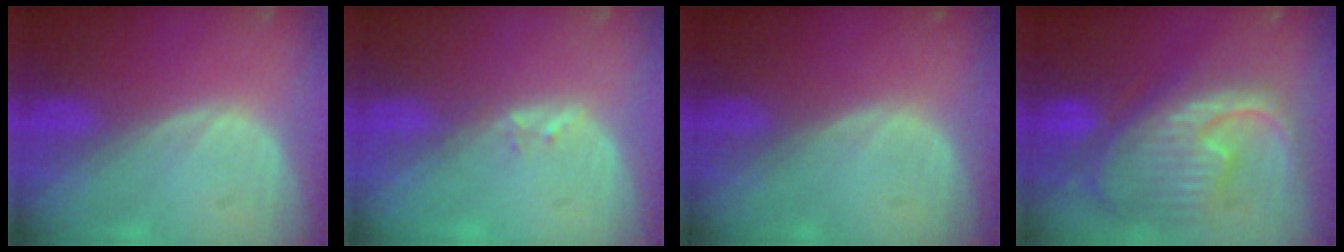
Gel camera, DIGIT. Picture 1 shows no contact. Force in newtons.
{"total": 1.4, "press": 1.3, "slide": 0.7}
{"total": 0.0}
{"total": 12.5, "press": 10.6, "slide": 6.5}